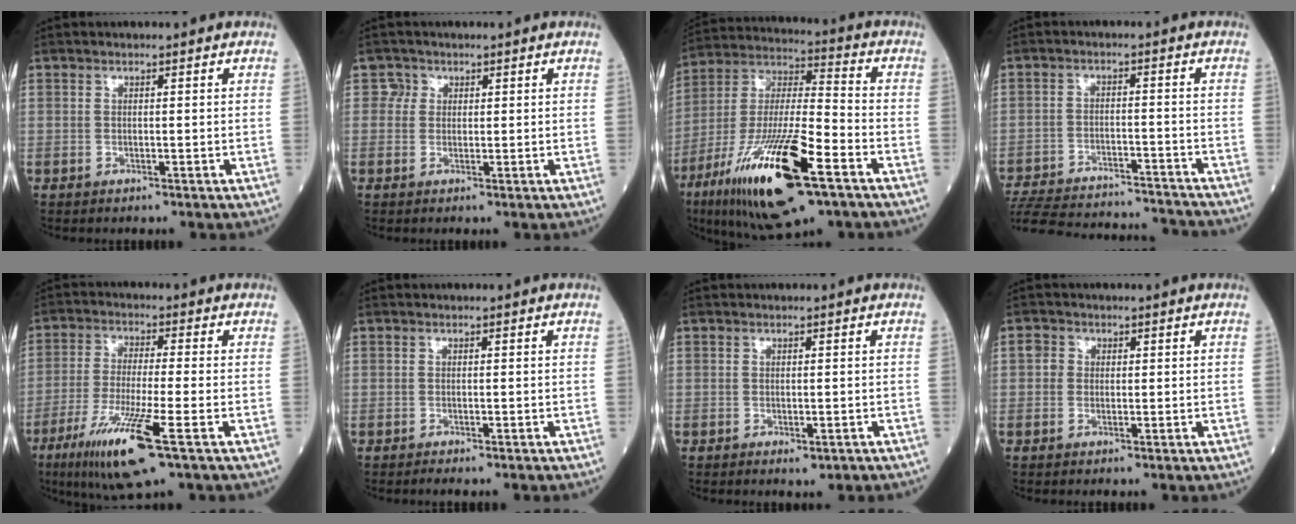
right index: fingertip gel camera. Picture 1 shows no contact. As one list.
[{"total": 1.9, "force": [0.7, 1.7, 0.0], "torque": [0.014, 0.000, 0.003]}, {"total": 22.5, "force": [-11.1, 3.9, 19.1], "torque": [-0.377, -0.042, -0.194]}, {"total": 22.6, "force": [-21.1, 3.3, 7.3], "torque": [-0.163, -0.026, -0.301]}, {"total": 12.3, "force": [-6.0, 0.0, 10.7], "torque": [-0.214, -0.034, -0.106]}, {"total": 1.9, "force": [-1.6, 0.0, 1.0], "torque": [-0.009, -0.001, -0.020]}, {"total": 1.4, "force": [-0.8, 0.4, 1.0], "torque": [-0.013, -0.003, -0.007]}, {"total": 1.8, "force": [0.2, 1.7, 0.5], "torque": [-0.004, 0.006, 0.000]}]